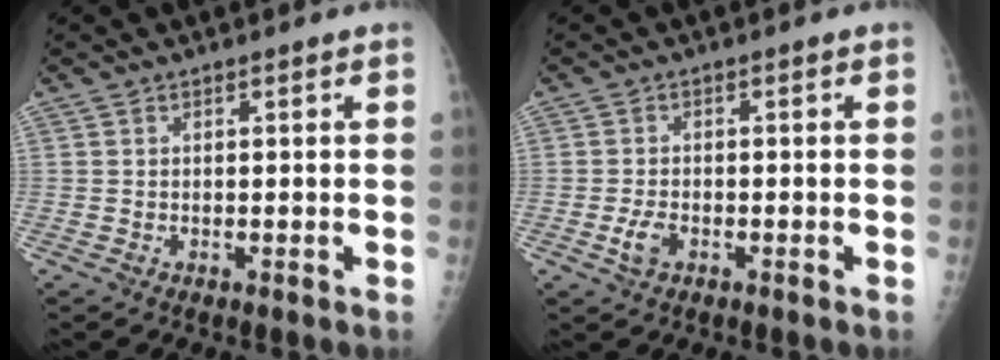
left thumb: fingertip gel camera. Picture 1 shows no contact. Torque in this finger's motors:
{"motor_torque": [-0.19, 0.21, 0.04, -0.01, 0.02]}